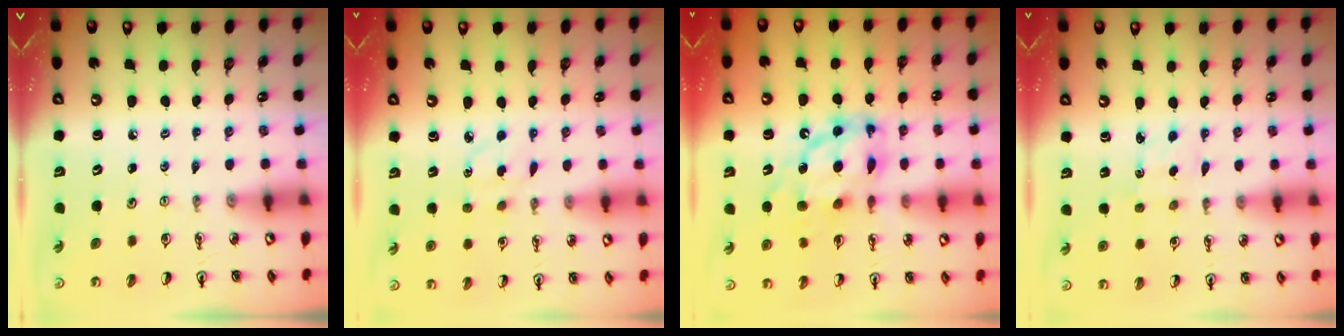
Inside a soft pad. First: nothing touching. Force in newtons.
{"total": 3.2, "press": 3.1, "slide": 0.9}
{"total": 14.3, "press": 14.2, "slide": 1.3}
{"total": 2.4, "press": 2.3, "slide": 0.4}